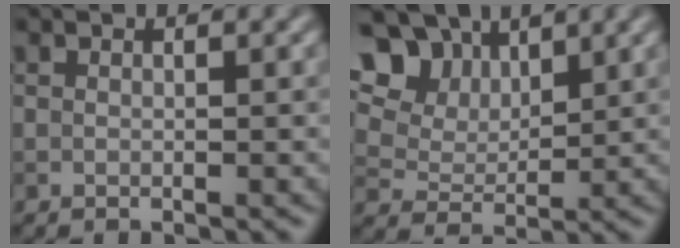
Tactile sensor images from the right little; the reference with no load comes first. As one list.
[{"total": 13.5, "force": [7.5, 9.0, 6.7], "torque": [-0.152, 0.034, 0.136]}]